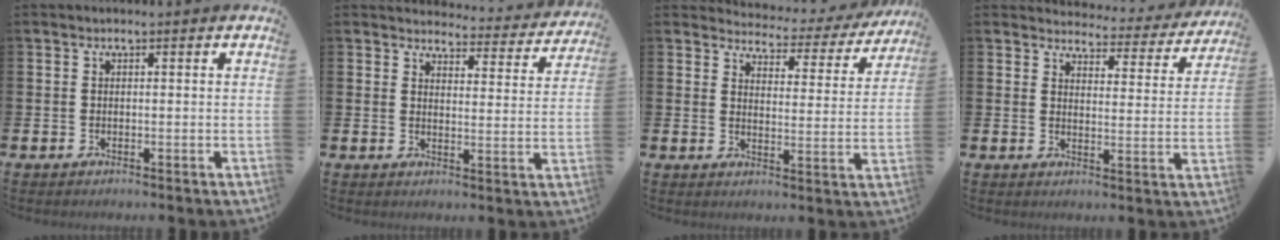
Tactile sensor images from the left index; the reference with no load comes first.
{"total": 3.5, "force": [3.4, 0.8, 0.2], "torque": [-0.011, -0.031, 0.053]}
{"total": 3.5, "force": [3.3, 1.1, 0.4], "torque": [-0.026, -0.032, 0.048]}
{"total": 3.6, "force": [3.4, 0.9, 0.4], "torque": [-0.016, -0.034, 0.053]}